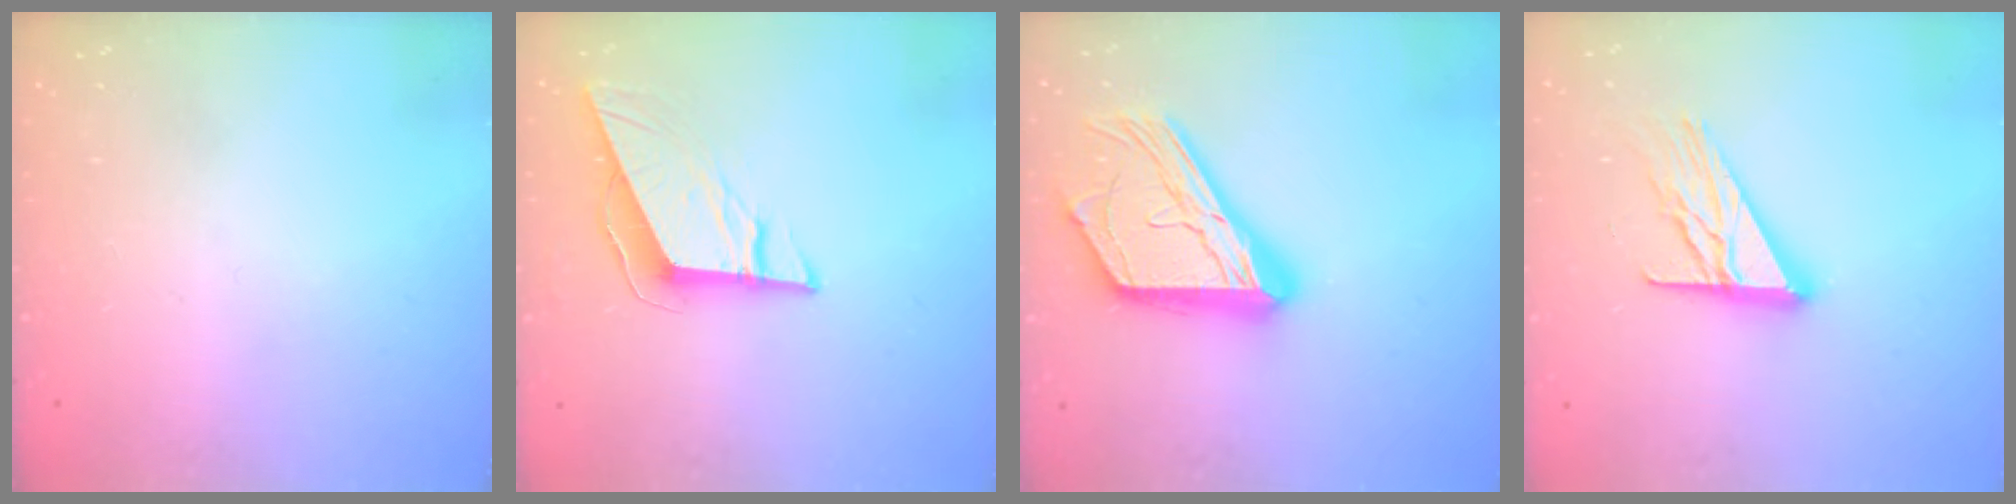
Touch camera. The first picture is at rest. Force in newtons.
{"total": 9.6, "press": 9.5, "slide": 1.0}
{"total": 23.5, "press": 23.4, "slide": 2.1}
{"total": 13.8, "press": 13.8, "slide": 1.1}